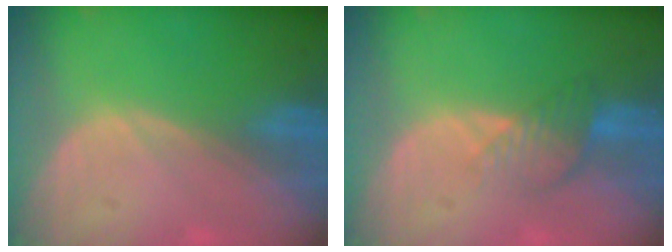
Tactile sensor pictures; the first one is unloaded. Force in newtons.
{"total": 4.5, "press": 3.9, "slide": 2.3}